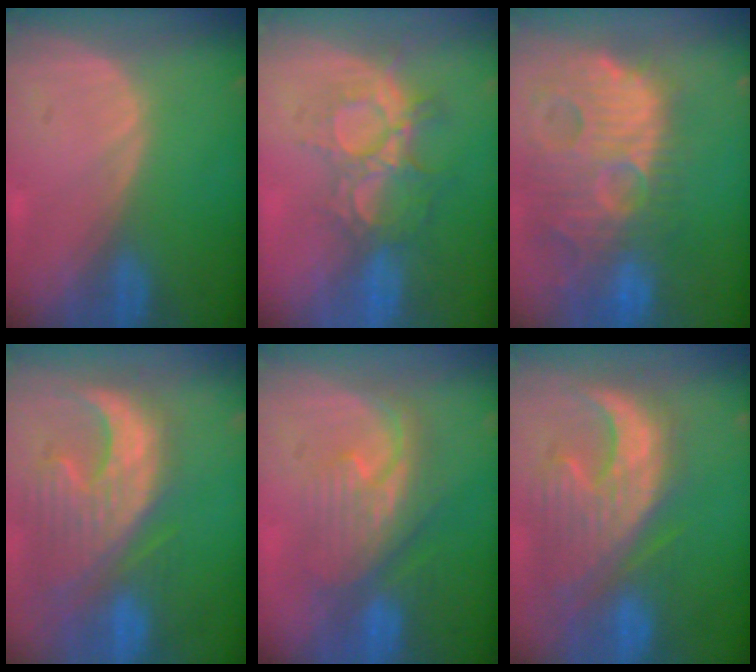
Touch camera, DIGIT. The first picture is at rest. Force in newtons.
{"total": 9.2, "press": 7.9, "slide": 4.7}
{"total": 14.7, "press": 12.6, "slide": 7.6}
{"total": 12.8, "press": 11.1, "slide": 6.2}
{"total": 8.2, "press": 8.1, "slide": 1.4}
{"total": 12.2, "press": 11.2, "slide": 4.9}